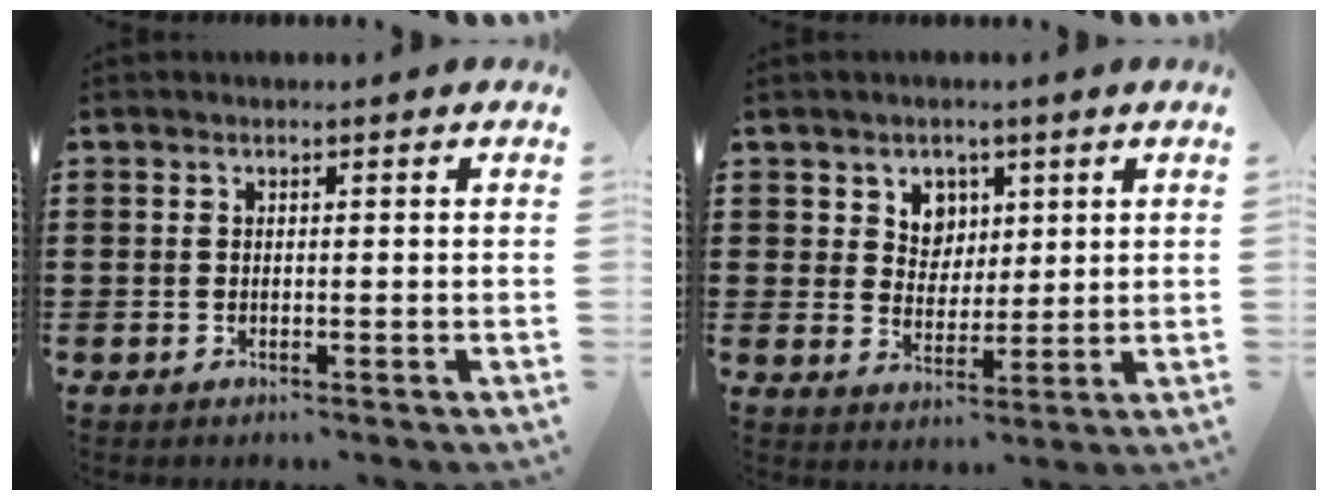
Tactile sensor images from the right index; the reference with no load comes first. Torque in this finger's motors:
{"motor_torque": [0.07, 0.06, 0.07, 0.03]}